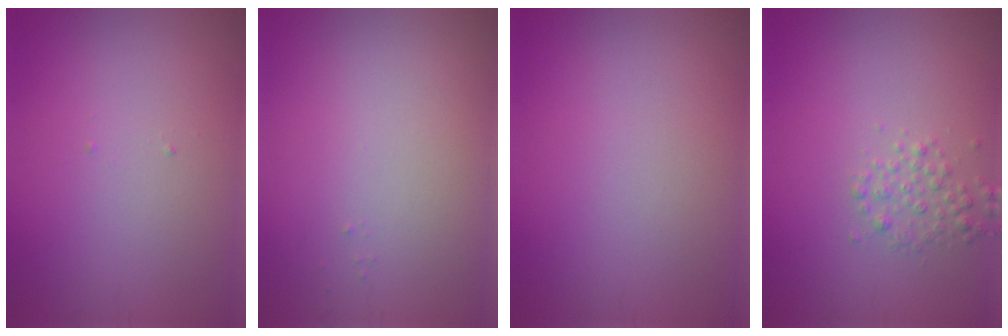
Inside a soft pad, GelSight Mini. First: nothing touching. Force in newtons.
{"total": 0.0}
{"total": 0.0}
{"total": 1.8, "press": 1.8, "slide": 0.0}